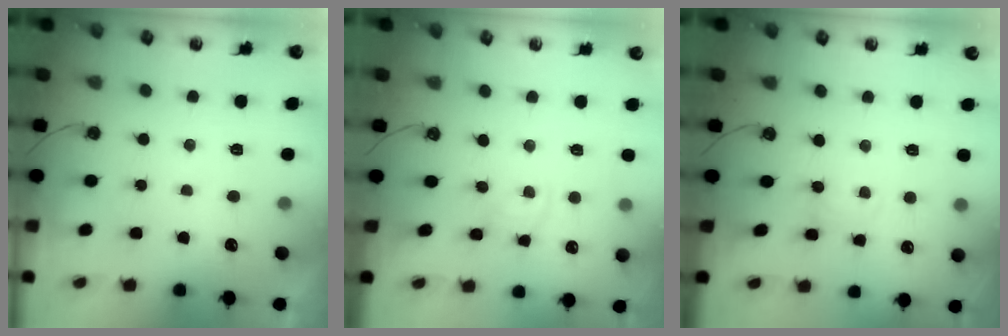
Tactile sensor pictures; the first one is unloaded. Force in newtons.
{"total": 2.8, "press": 2.8, "slide": 0.4}
{"total": 1.9, "press": 1.9, "slide": 0.2}